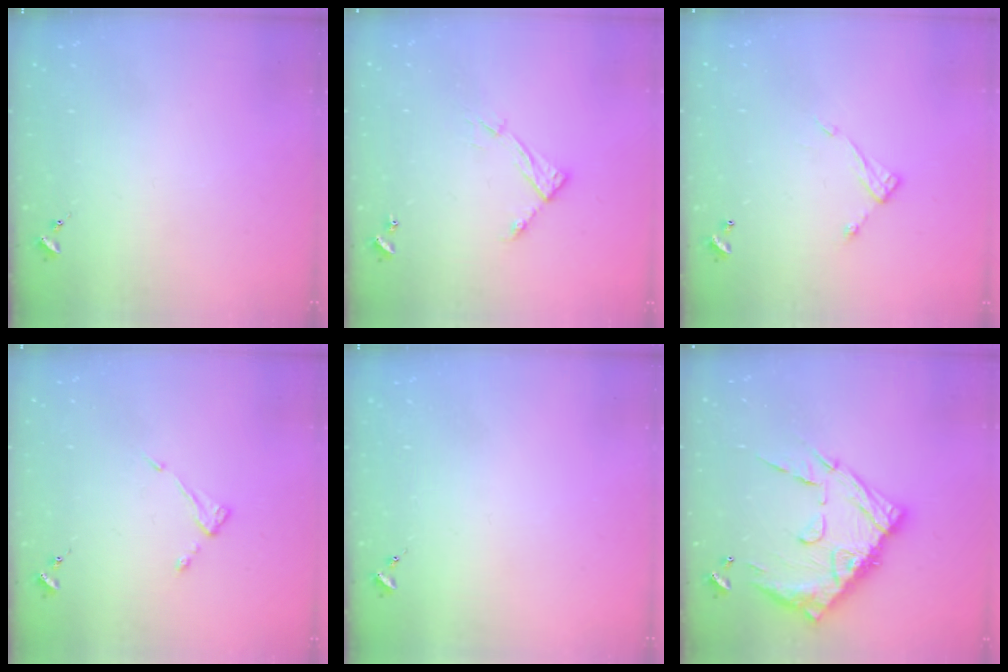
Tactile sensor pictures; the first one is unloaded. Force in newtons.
{"total": 8.1, "press": 8.1, "slide": 0.6}
{"total": 7.5, "press": 7.5, "slide": 0.2}
{"total": 4.4, "press": 4.3, "slide": 0.7}
{"total": 0.0}
{"total": 19.1, "press": 19.0, "slide": 1.7}